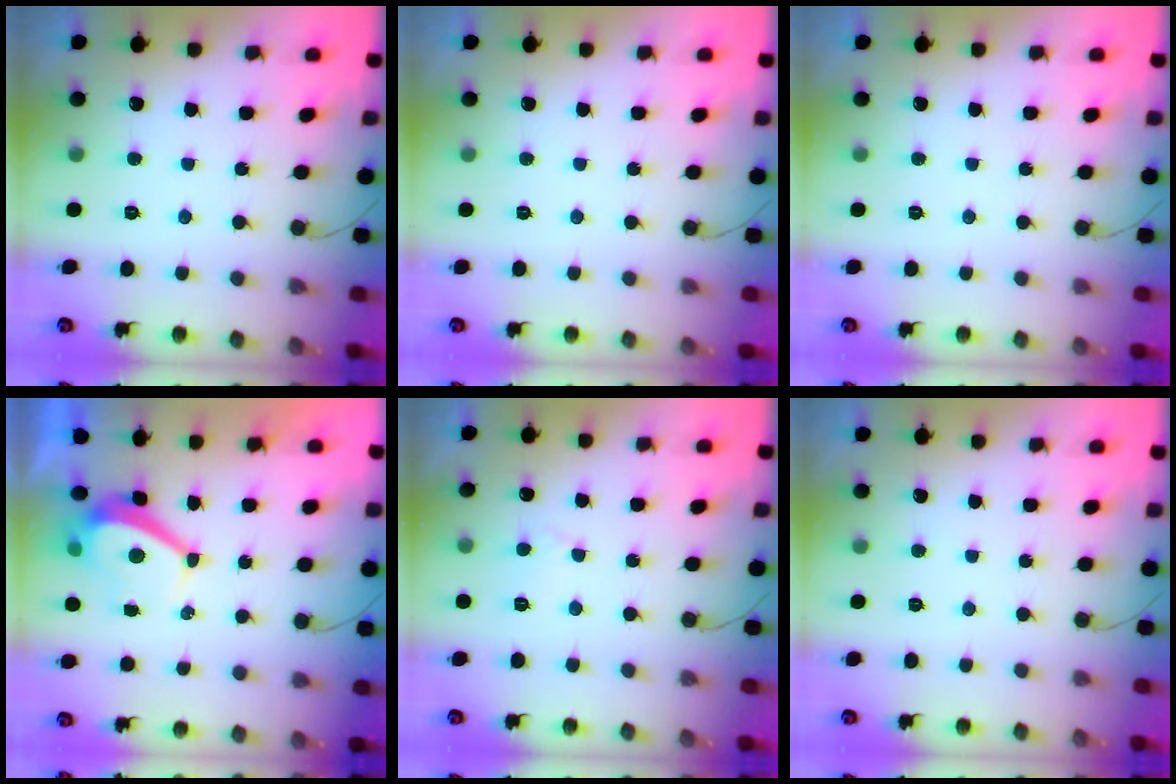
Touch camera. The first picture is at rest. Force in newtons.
{"total": 0.0}
{"total": 0.0}
{"total": 4.6, "press": 4.5, "slide": 0.6}
{"total": 3.0, "press": 3.0, "slide": 0.2}
{"total": 0.0}